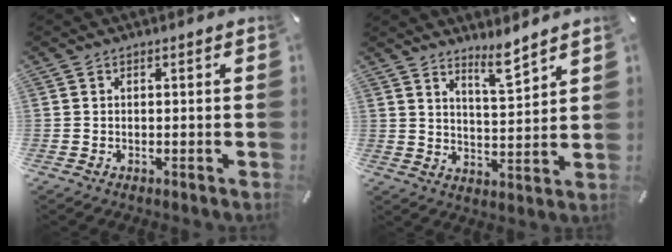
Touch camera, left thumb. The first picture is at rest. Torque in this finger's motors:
{"motor_torque": [0.47, -0.45, -0.01, -0.22, 0.03]}